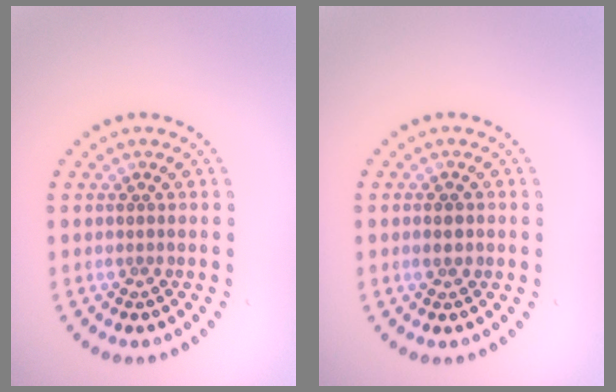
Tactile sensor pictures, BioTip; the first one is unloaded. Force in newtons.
{"total": 1.2, "press": 1.2, "slide": 0.2}